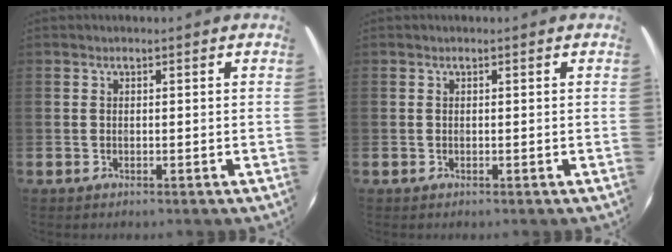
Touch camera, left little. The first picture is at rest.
{"total": 0.0}